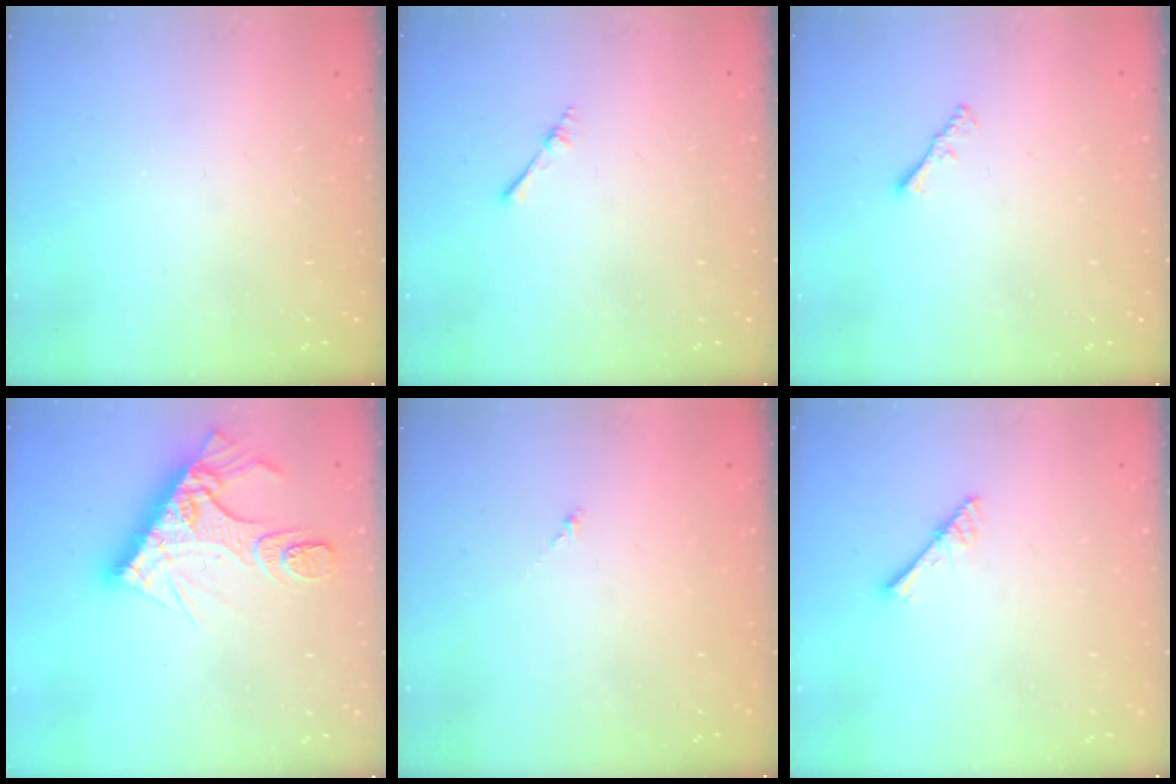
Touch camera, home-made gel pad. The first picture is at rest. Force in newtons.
{"total": 2.2, "press": 2.1, "slide": 0.3}
{"total": 1.3, "press": 1.3, "slide": 0.4}
{"total": 14.5, "press": 14.4, "slide": 1.2}
{"total": 0.0}
{"total": 2.9, "press": 2.9, "slide": 0.2}